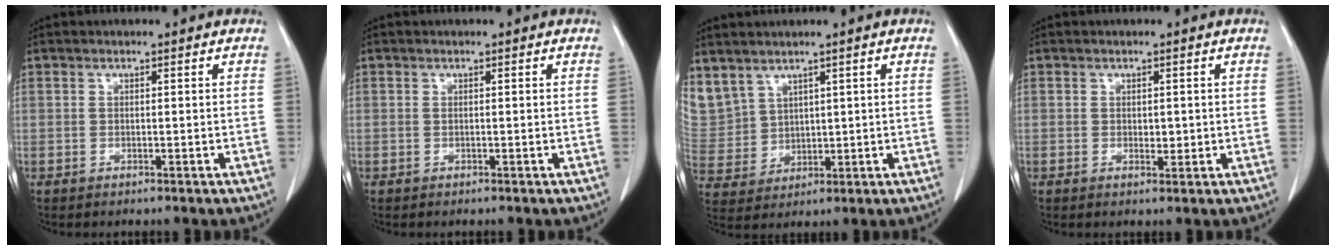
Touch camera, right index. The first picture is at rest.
{"total": 0.0}
{"total": 12.6, "force": [7.0, 9.7, 3.9], "torque": [-0.143, 0.024, 0.171]}
{"total": 1.4, "force": [0.0, 0.9, 1.2], "torque": [-0.015, -0.002, 0.003]}